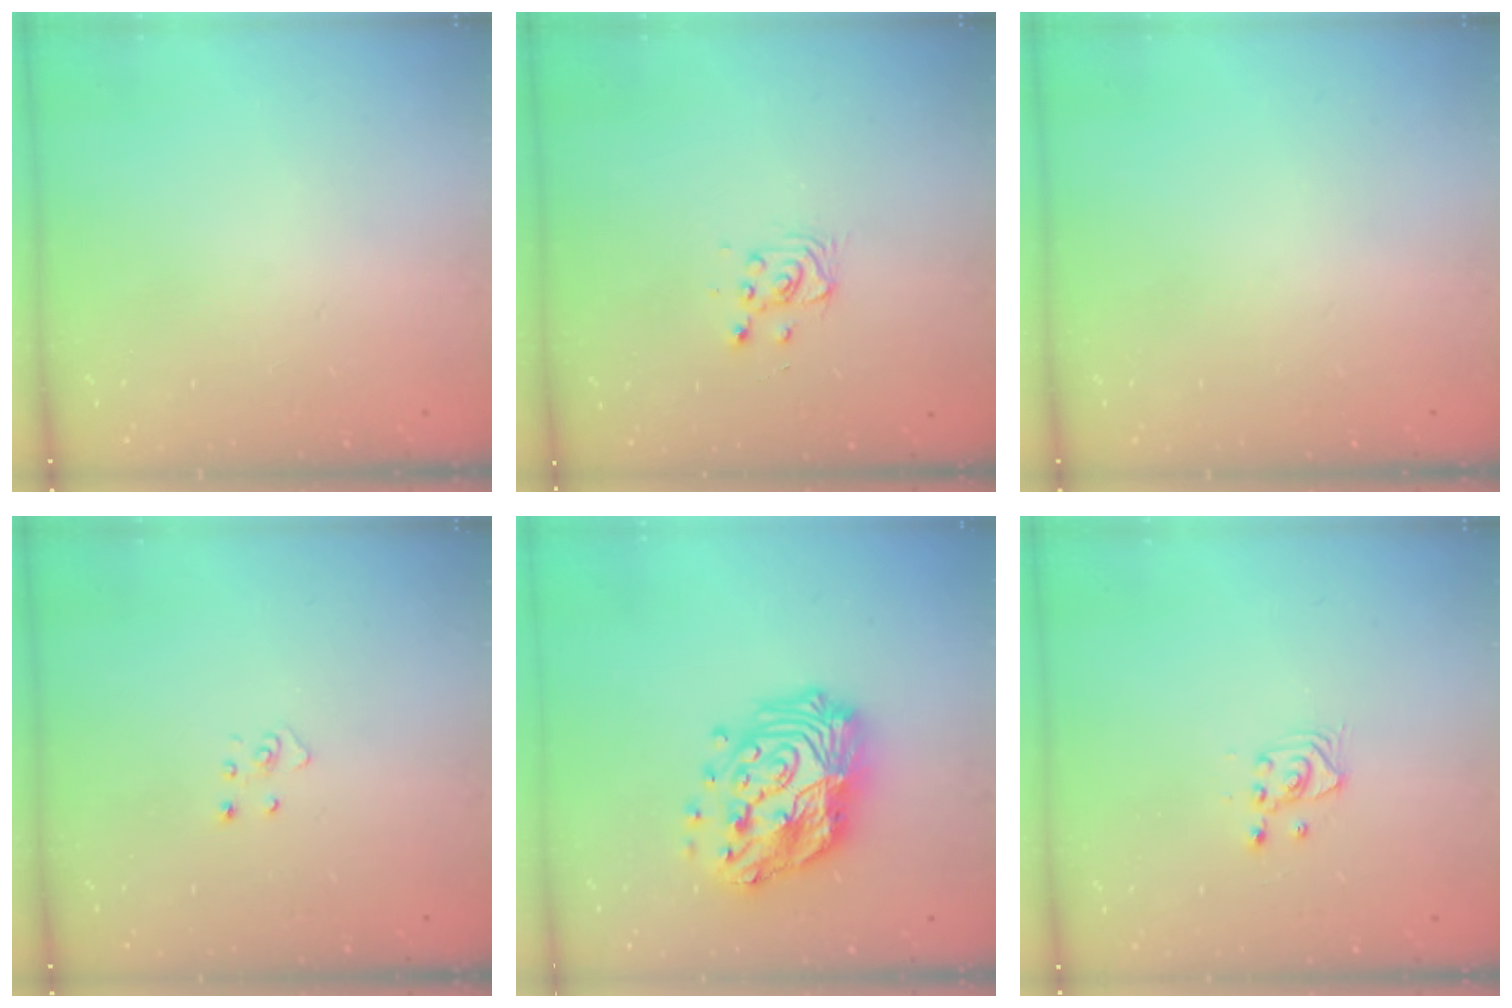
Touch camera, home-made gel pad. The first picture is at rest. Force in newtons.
{"total": 3.0, "press": 3.0, "slide": 0.2}
{"total": 0.0}
{"total": 3.1, "press": 3.1, "slide": 0.2}
{"total": 20.7, "press": 20.7, "slide": 1.9}
{"total": 3.2, "press": 3.2, "slide": 0.4}